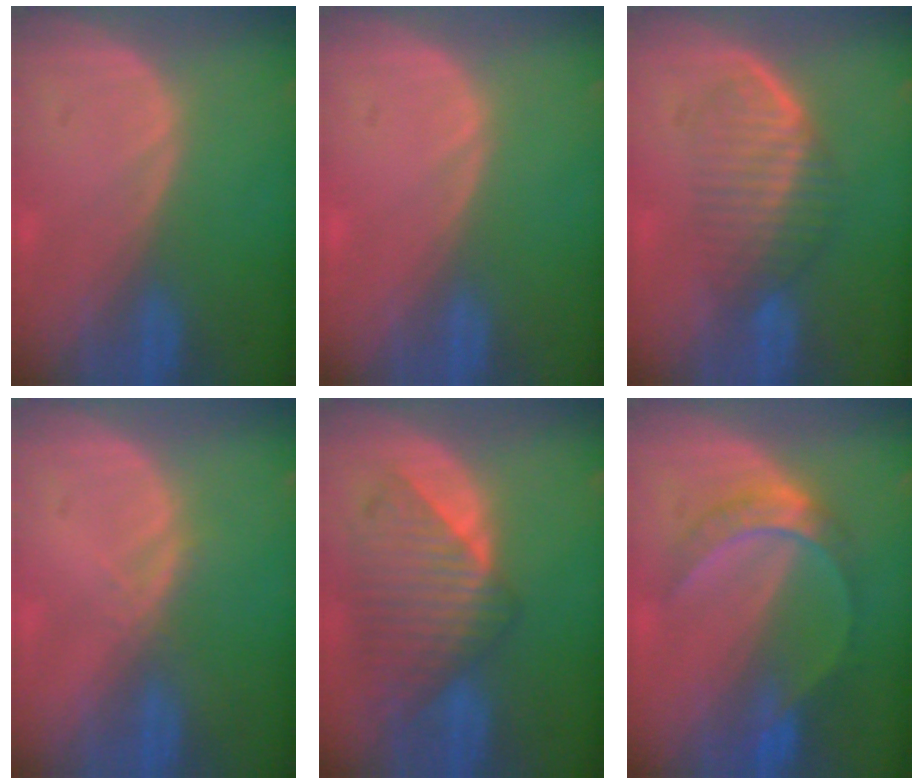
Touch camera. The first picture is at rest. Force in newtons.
{"total": 0.7, "press": 0.1, "slide": 0.7}
{"total": 6.0, "press": 5.7, "slide": 1.6}
{"total": 1.5, "press": 1.3, "slide": 0.8}
{"total": 9.1, "press": 8.2, "slide": 4.0}
{"total": 5.8, "press": 5.6, "slide": 1.2}